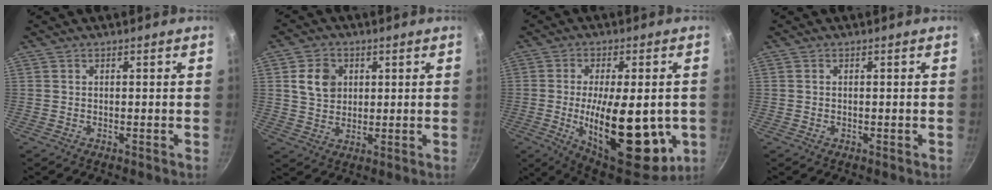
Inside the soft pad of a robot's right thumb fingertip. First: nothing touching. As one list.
[{"total": 7.1, "force": [1.9, 5.8, 3.7], "torque": [-0.045, 0.001, 0.033]}, {"total": 23.2, "force": [-4.0, 9.9, 20.6], "torque": [-0.283, -0.009, -0.045]}, {"total": 0.0}]